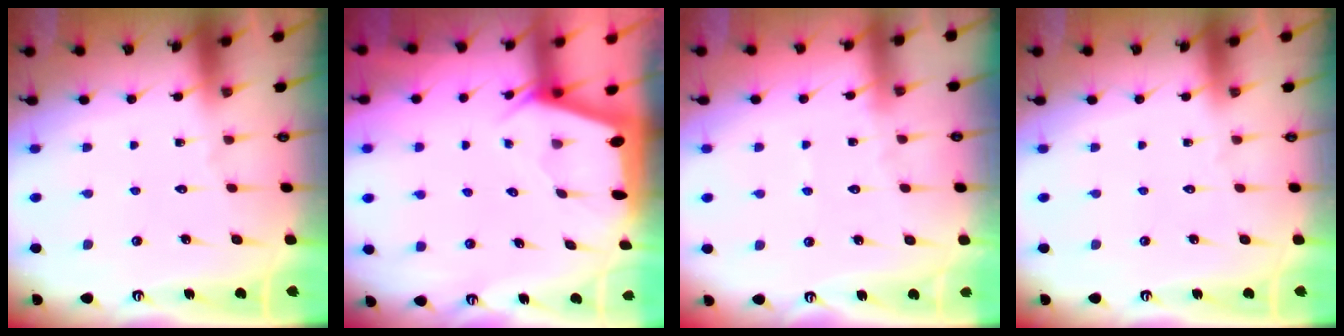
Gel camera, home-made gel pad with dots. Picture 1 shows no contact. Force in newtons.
{"total": 1.9, "press": 1.9, "slide": 0.3}
{"total": 4.4, "press": 4.4, "slide": 0.6}
{"total": 0.0}